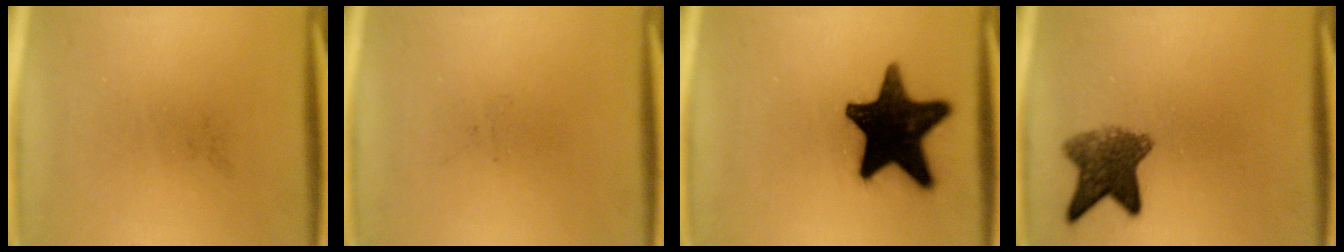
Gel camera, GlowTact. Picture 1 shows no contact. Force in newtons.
{"total": 0.0}
{"total": 19.6}
{"total": 6.8}